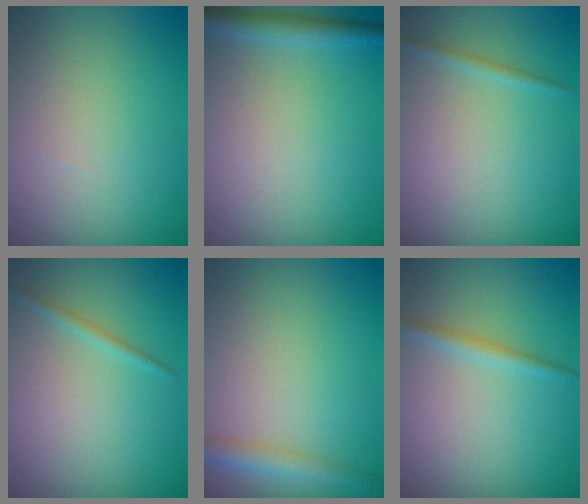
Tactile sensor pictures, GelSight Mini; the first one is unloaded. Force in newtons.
{"total": 2.5, "press": 2.5, "slide": 0.1}
{"total": 0.8, "press": 0.8, "slide": 0.1}
{"total": 0.9, "press": 0.9, "slide": 0.1}
{"total": 2.7, "press": 2.7, "slide": 0.1}
{"total": 1.4, "press": 1.4, "slide": 0.1}